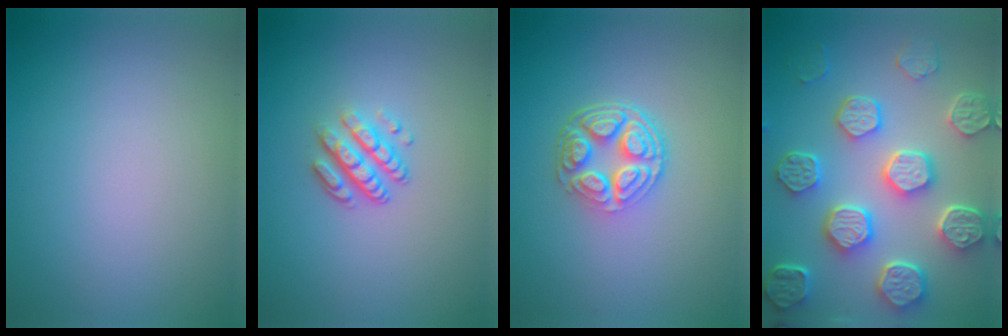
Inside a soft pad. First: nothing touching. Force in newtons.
{"total": 3.4, "press": 2.4, "slide": 2.4}
{"total": 5.0, "press": 3.7, "slide": 3.3}
{"total": 8.3, "press": 6.4, "slide": 5.3}